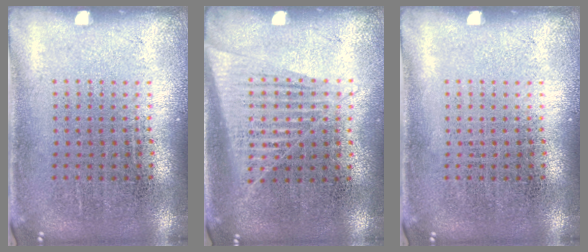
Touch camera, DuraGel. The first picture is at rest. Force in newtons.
{"total": 1.4, "press": 1.3, "slide": 0.5}
{"total": 0.0}